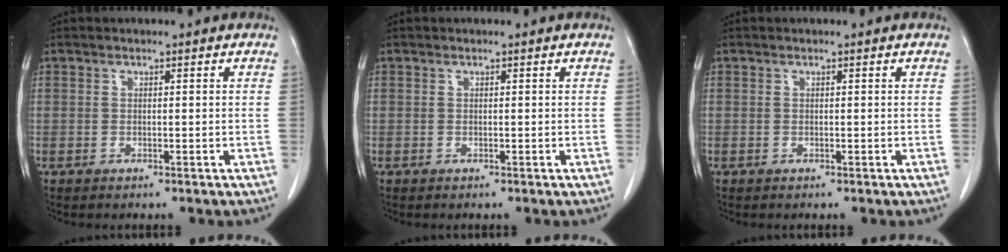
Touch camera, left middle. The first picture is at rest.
{"total": 0.0}
{"total": 0.0}